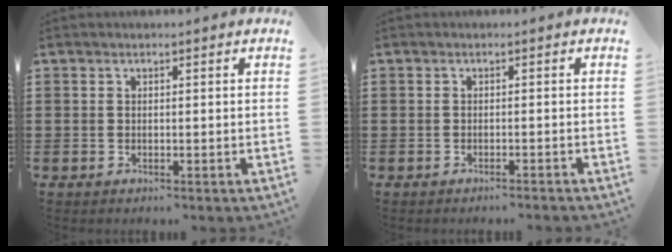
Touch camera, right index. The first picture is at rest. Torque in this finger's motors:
{"motor_torque": [0.12, -0.06, 0.05, -0.01]}